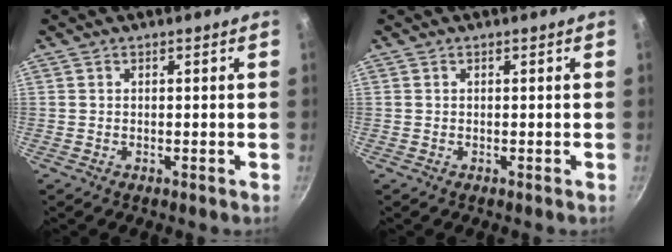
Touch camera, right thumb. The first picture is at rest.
{"total": 0.0}